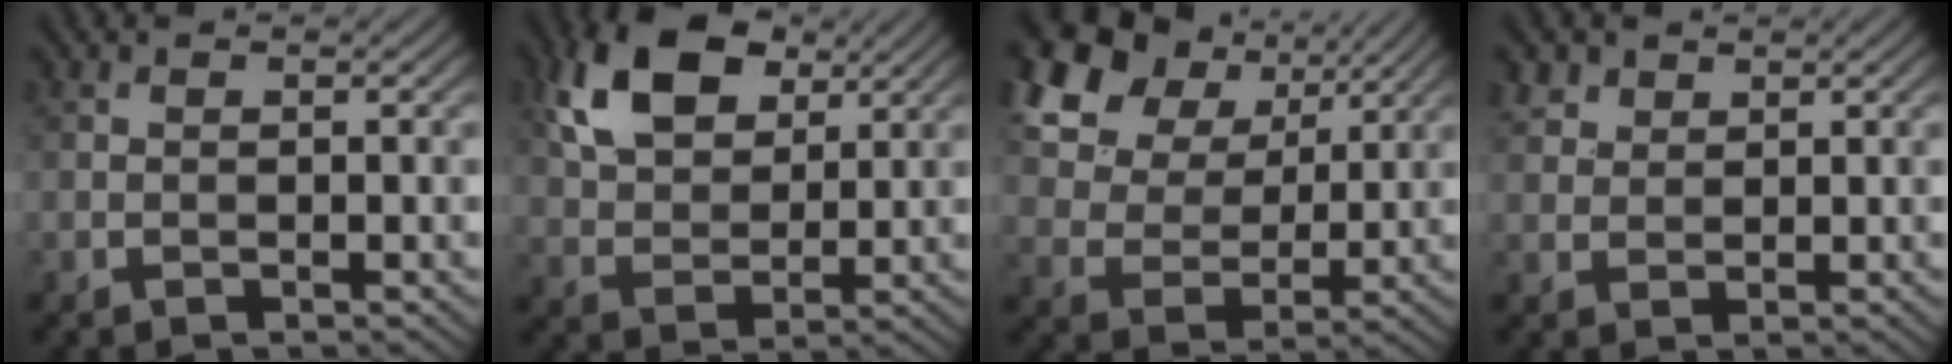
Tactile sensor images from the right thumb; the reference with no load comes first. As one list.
[{"total": 11.0, "force": [5.3, 6.7, 7.0], "torque": [-0.167, 0.014, 0.101]}, {"total": 16.6, "force": [8.6, 11.2, 8.7], "torque": [-0.246, 0.032, 0.192]}, {"total": 2.6, "force": [1.8, 1.7, 0.8], "torque": [-0.023, 0.002, 0.042]}]